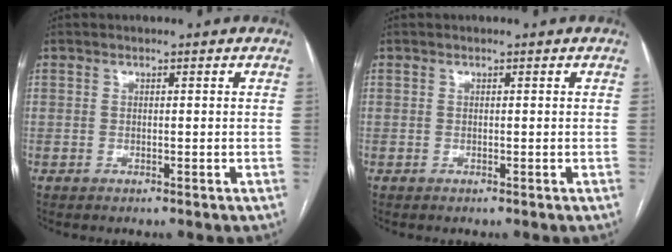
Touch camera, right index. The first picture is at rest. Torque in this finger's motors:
{"motor_torque": [0.00, 0.00, 0.00, 0.00]}